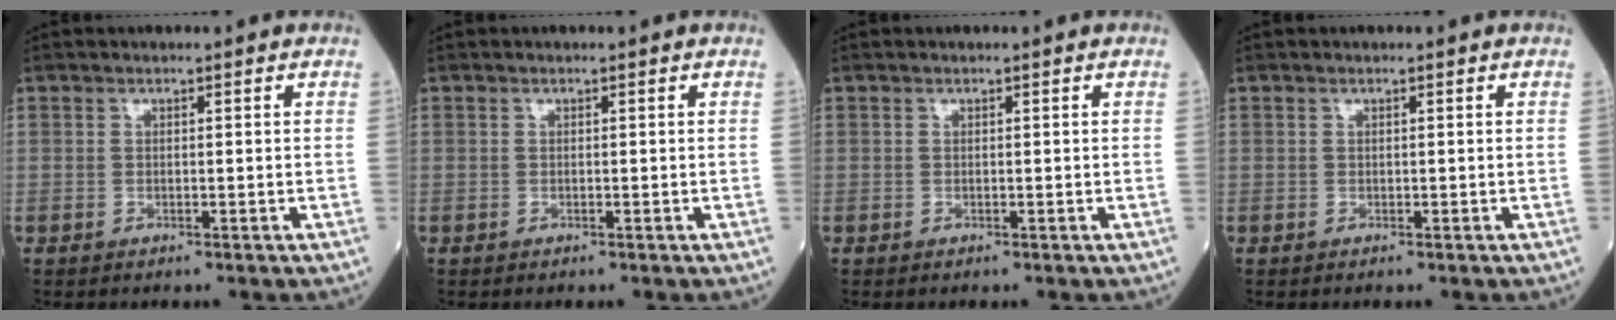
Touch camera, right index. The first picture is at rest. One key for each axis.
{"total": 0.0}
{"total": 0.0}
{"total": 0.0}